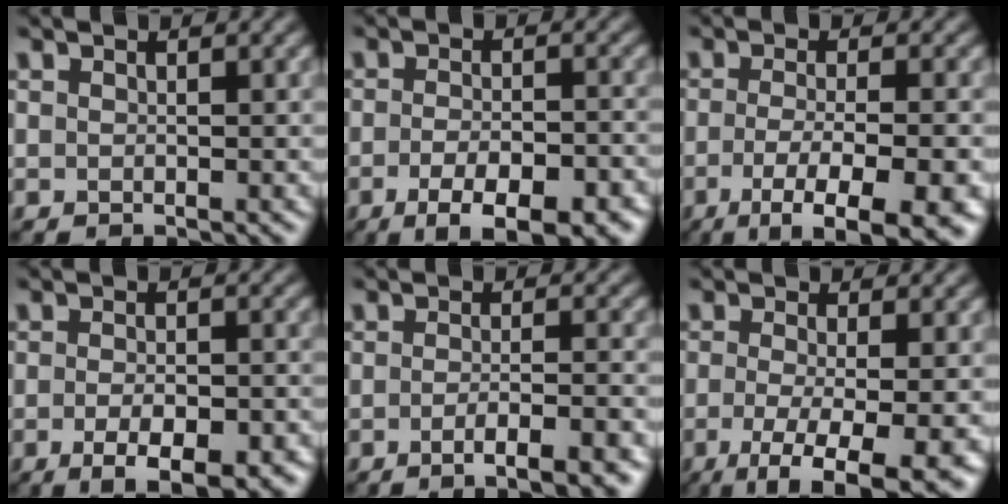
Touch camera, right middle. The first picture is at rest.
{"total": 7.9, "force": [-4.1, 2.7, 6.1], "torque": [-0.093, -0.014, -0.056]}
{"total": 8.8, "force": [-4.2, 2.5, 7.4], "torque": [-0.106, -0.014, -0.061]}
{"total": 6.4, "force": [-3.1, 2.1, 5.1], "torque": [-0.076, -0.010, -0.037]}
{"total": 5.2, "force": [-2.5, 1.3, 4.4], "torque": [-0.054, 0.001, -0.038]}
{"total": 7.7, "force": [-3.4, 2.1, 6.6], "torque": [-0.109, -0.017, -0.052]}